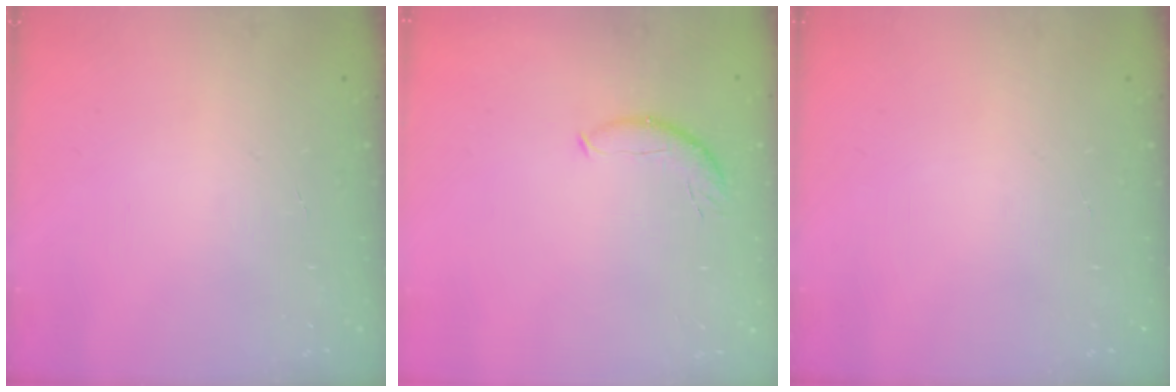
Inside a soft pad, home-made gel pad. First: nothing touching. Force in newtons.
{"total": 6.8, "press": 6.8, "slide": 0.5}
{"total": 0.0}